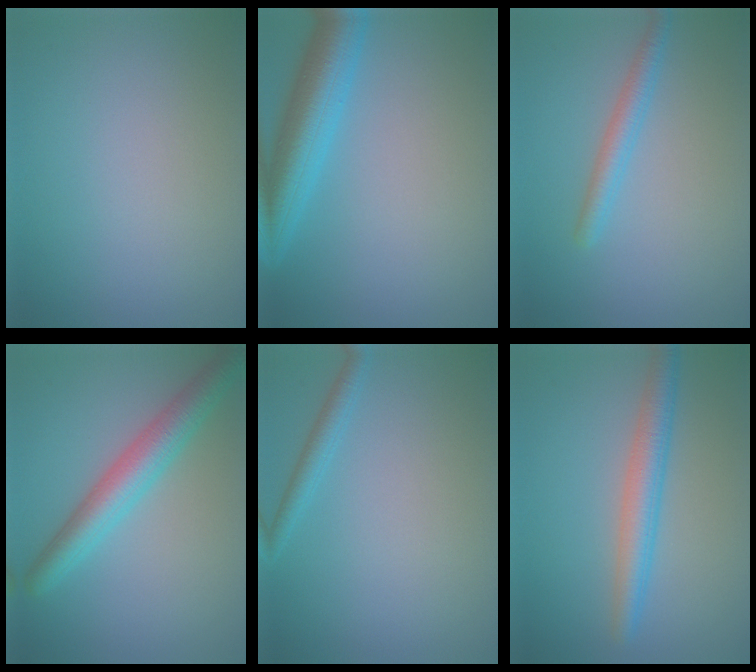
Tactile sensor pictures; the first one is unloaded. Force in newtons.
{"total": 6.3, "press": 6.3, "slide": 0.2}
{"total": 2.2, "press": 2.2, "slide": 0.1}
{"total": 4.7, "press": 4.7, "slide": 0.1}
{"total": 1.6, "press": 1.6, "slide": 0.1}
{"total": 3.7, "press": 3.7, "slide": 0.1}